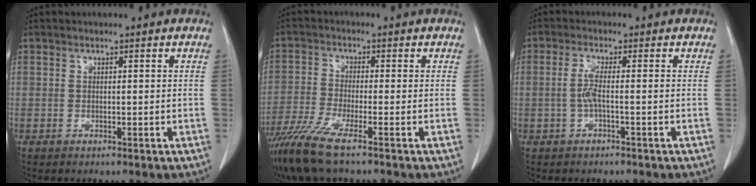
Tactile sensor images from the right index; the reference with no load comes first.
{"total": 8.0, "force": [-5.6, 0.3, 5.8], "torque": [-0.122, -0.021, -0.109]}
{"total": 2.7, "force": [-0.5, 0.0, 2.6], "torque": [-0.055, 0.001, -0.012]}